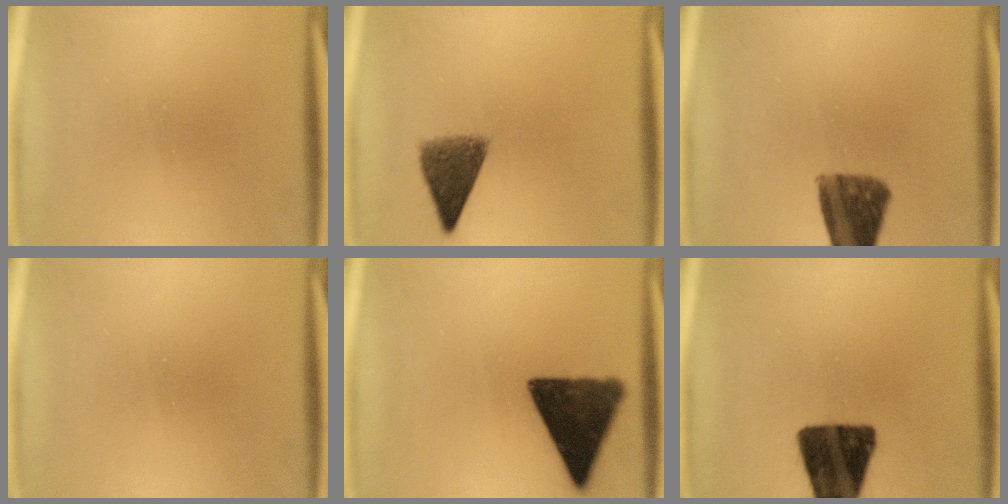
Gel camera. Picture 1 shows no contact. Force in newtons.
{"total": 6.3}
{"total": 10.4}
{"total": 0.0}
{"total": 13.2}
{"total": 15.1}